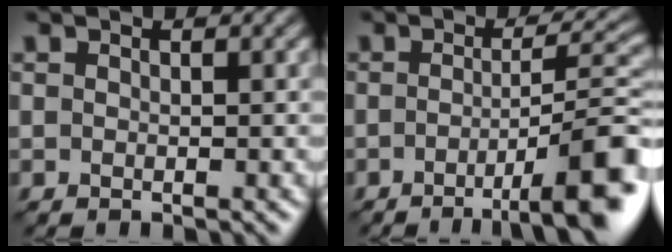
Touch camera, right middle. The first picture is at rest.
{"total": 8.1, "force": [-4.0, 0.9, 7.0], "torque": [-0.091, 0.007, -0.064]}